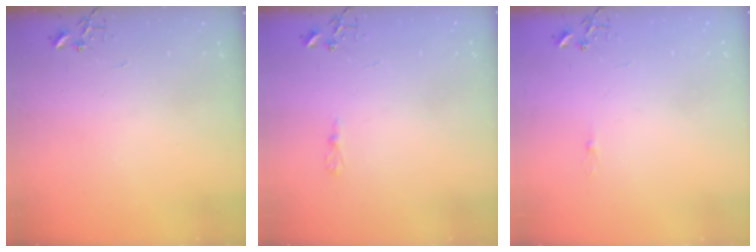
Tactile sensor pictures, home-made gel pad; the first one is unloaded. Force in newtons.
{"total": 3.6, "press": 3.6, "slide": 0.4}
{"total": 3.6, "press": 3.6, "slide": 0.5}